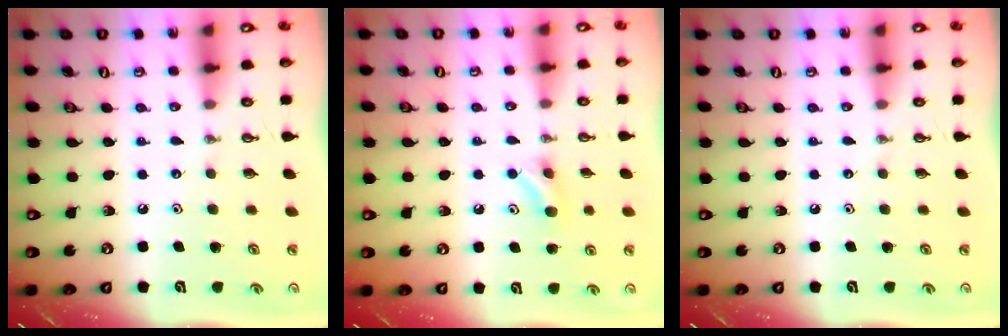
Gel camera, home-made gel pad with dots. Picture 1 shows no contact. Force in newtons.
{"total": 4.0, "press": 3.8, "slide": 1.4}
{"total": 0.0}